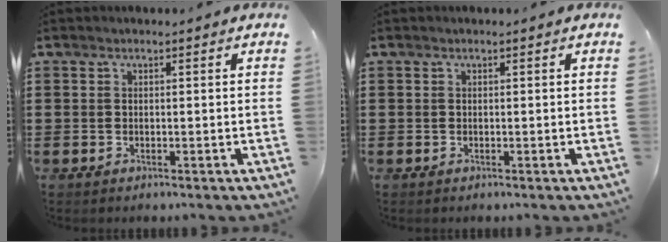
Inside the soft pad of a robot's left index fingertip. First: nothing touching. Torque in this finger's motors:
{"motor_torque": [0.00, 0.00, 0.00, 0.00]}